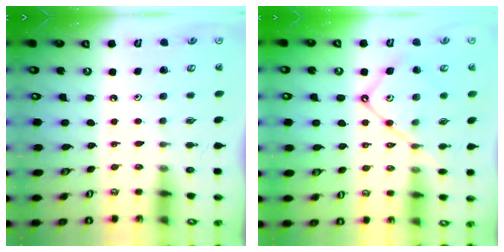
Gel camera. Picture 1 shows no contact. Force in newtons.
{"total": 12.2, "press": 12.2, "slide": 1.1}